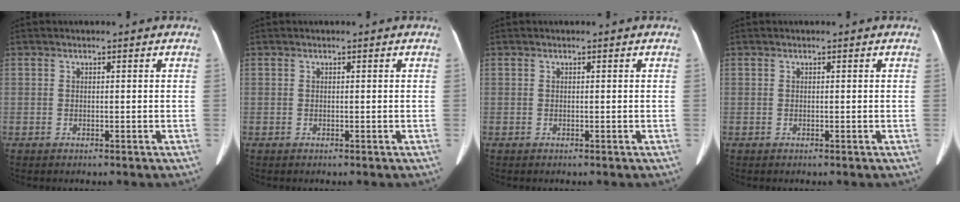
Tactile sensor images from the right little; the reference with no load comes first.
{"total": 0.0}
{"total": 0.0}
{"total": 0.0}